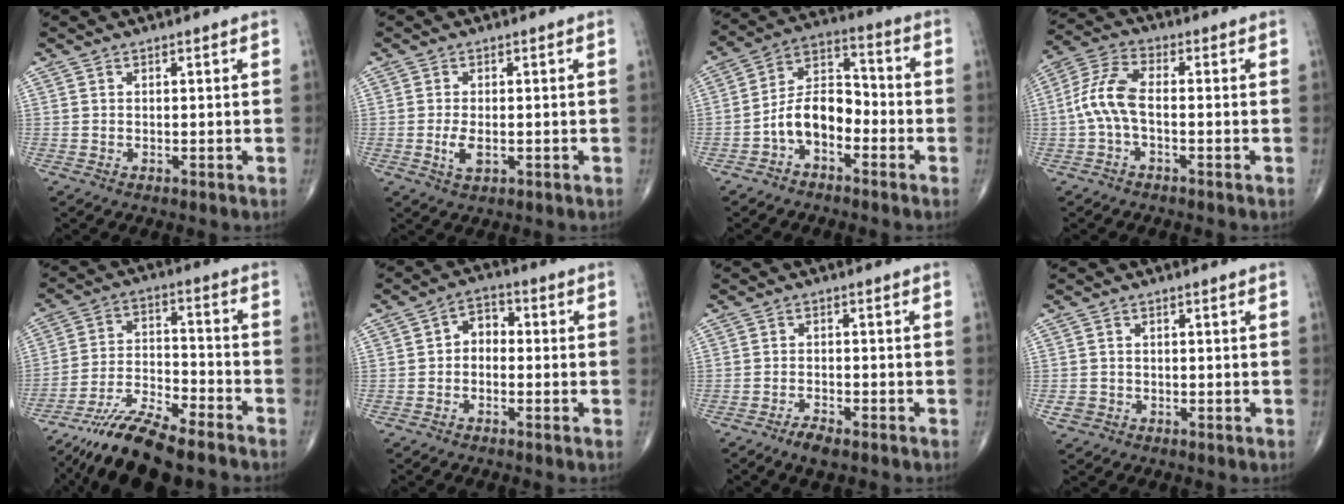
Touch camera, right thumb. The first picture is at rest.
{"total": 3.2, "force": [-0.7, 1.5, 2.7], "torque": [-0.054, -0.003, -0.013]}
{"total": 9.7, "force": [-3.9, 5.8, 6.6], "torque": [-0.103, 0.057, -0.084]}
{"total": 7.4, "force": [-1.3, 3.2, 6.6], "torque": [-0.151, 0.025, -0.035]}
{"total": 14.9, "force": [-11.8, 3.7, 8.2], "torque": [-0.144, 0.065, -0.209]}
{"total": 4.3, "force": [-0.7, 3.2, 2.8], "torque": [-0.028, 0.022, -0.028]}
{"total": 3.2, "force": [-2.4, 0.9, 1.9], "torque": [-0.040, 0.010, -0.045]}
{"total": 1.9, "force": [-0.8, 1.7, 0.5], "torque": [-0.007, 0.007, -0.013]}